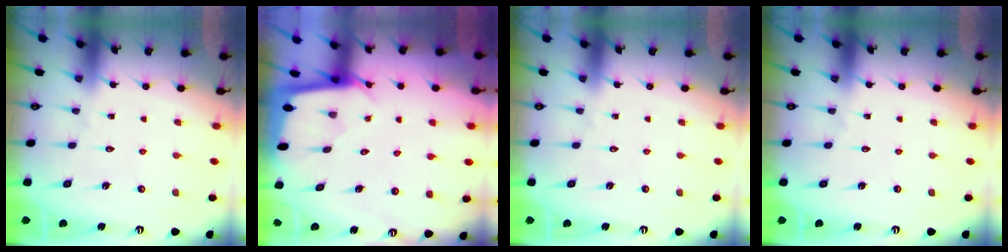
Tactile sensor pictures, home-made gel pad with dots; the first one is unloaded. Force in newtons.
{"total": 2.0, "press": 2.0, "slide": 0.1}
{"total": 0.0}
{"total": 0.0}